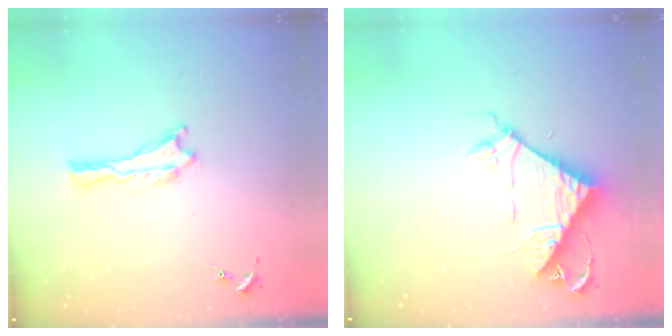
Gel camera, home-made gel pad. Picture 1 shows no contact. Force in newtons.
{"total": 8.1, "press": 8.0, "slide": 0.7}